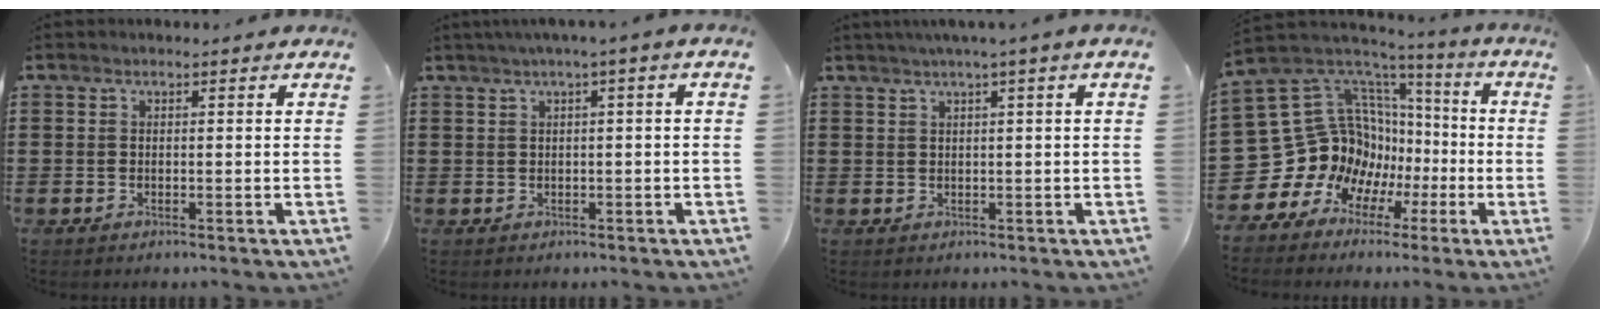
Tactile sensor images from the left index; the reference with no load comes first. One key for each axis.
{"total": 1.5, "fx": 0.0, "fy": -0.2, "fz": 1.5, "tx": -0.024, "ty": -0.006, "tz": -0.001}
{"total": 1.8, "fx": 0.8, "fy": -0.5, "fz": 1.5, "tx": -0.027, "ty": -0.005, "tz": 0.013}
{"total": 16.2, "fx": -2.7, "fy": 14.6, "fz": 6.4, "tx": -0.191, "ty": -0.042, "tz": -0.006}